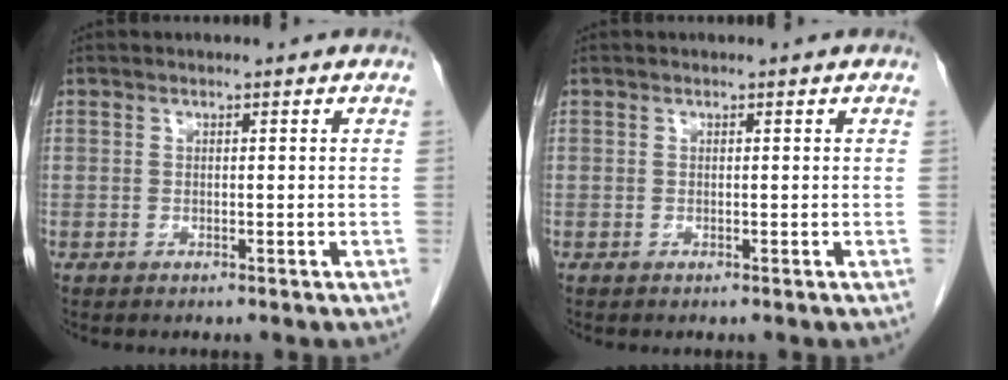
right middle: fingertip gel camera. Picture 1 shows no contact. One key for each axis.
{"total": 0.0}